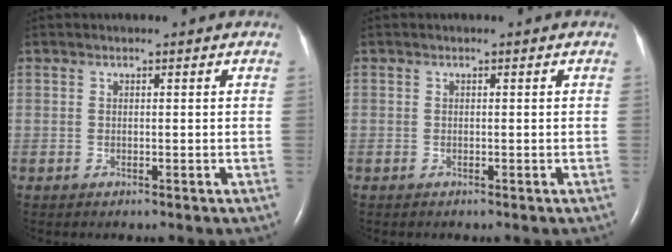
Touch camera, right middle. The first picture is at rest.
{"total": 0.0}